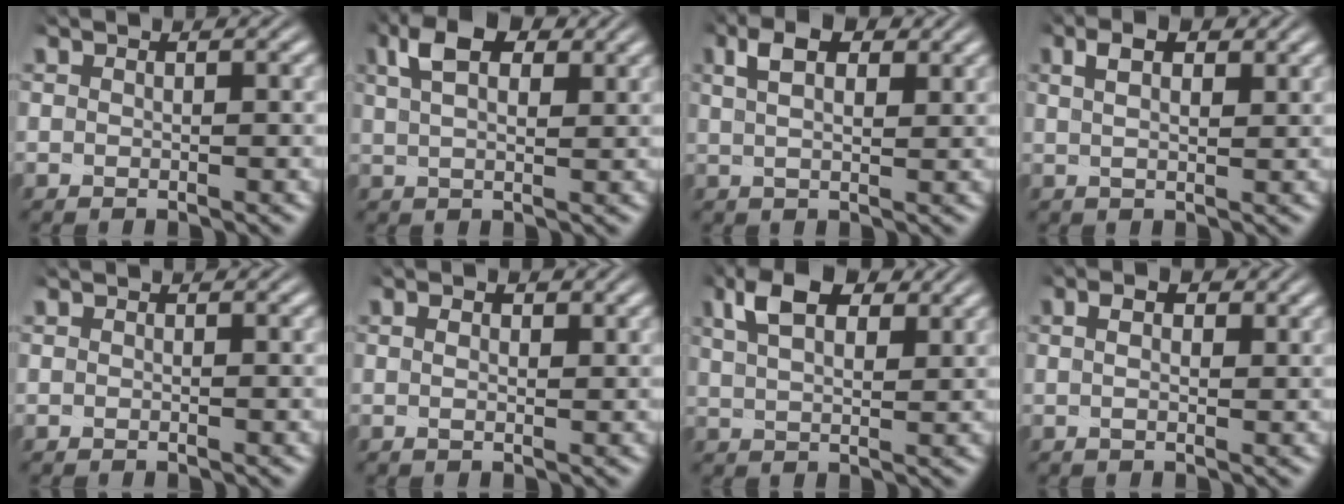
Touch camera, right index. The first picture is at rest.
{"total": 5.6, "force": [2.3, 3.4, 3.9], "torque": [-0.081, 0.001, 0.033]}
{"total": 4.6, "force": [1.8, 2.8, 3.1], "torque": [-0.063, 0.002, 0.024]}
{"total": 3.1, "force": [1.2, 2.0, 2.1], "torque": [-0.038, 0.003, 0.016]}
{"total": 0.0}
{"total": 0.9, "force": [-0.1, 0.5, 0.7], "torque": [-0.019, -0.005, -0.001]}
{"total": 6.3, "force": [2.9, 3.9, 4.0], "torque": [-0.088, 0.002, 0.044]}
{"total": 2.0, "force": [0.3, 1.3, 1.4], "torque": [-0.025, -0.002, 0.002]}